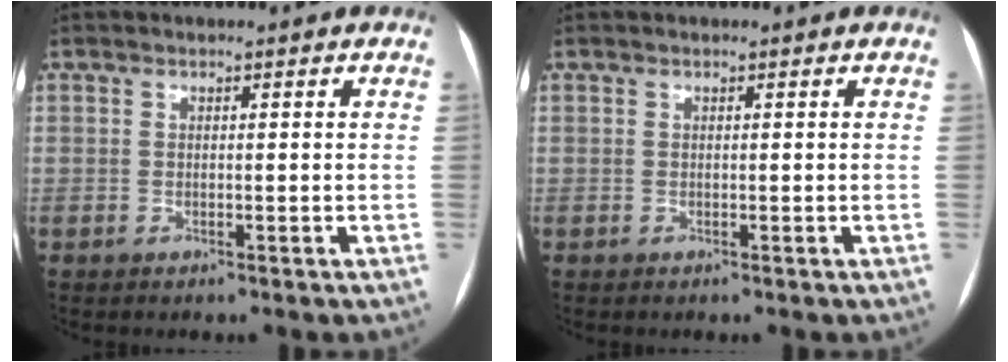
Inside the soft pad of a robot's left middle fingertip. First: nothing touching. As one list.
[{"total": 0.0}]